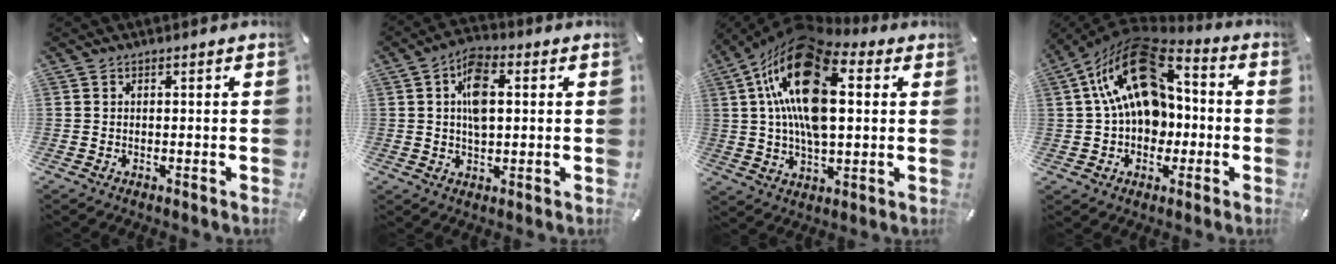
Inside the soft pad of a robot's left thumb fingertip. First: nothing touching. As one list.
[{"total": 8.4, "force": [1.5, 4.8, 6.7], "torque": [-0.115, 0.003, 0.023]}, {"total": 21.8, "force": [5.9, 12.3, 17.1], "torque": [-0.335, -0.009, 0.092]}, {"total": 21.2, "force": [4.4, 15.1, 14.3], "torque": [-0.249, -0.016, 0.077]}]